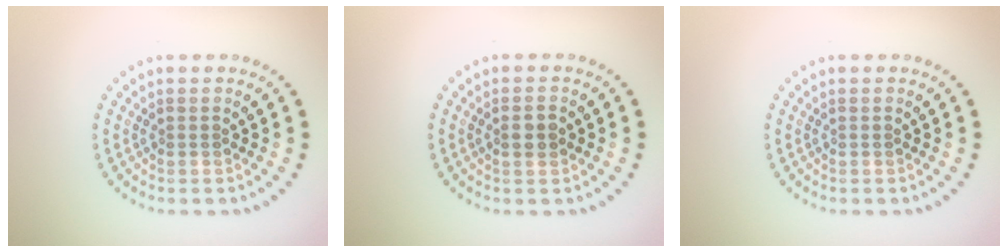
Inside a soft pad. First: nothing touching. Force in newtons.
{"total": 1.6, "press": 1.6, "slide": 0.3}
{"total": 0.0}